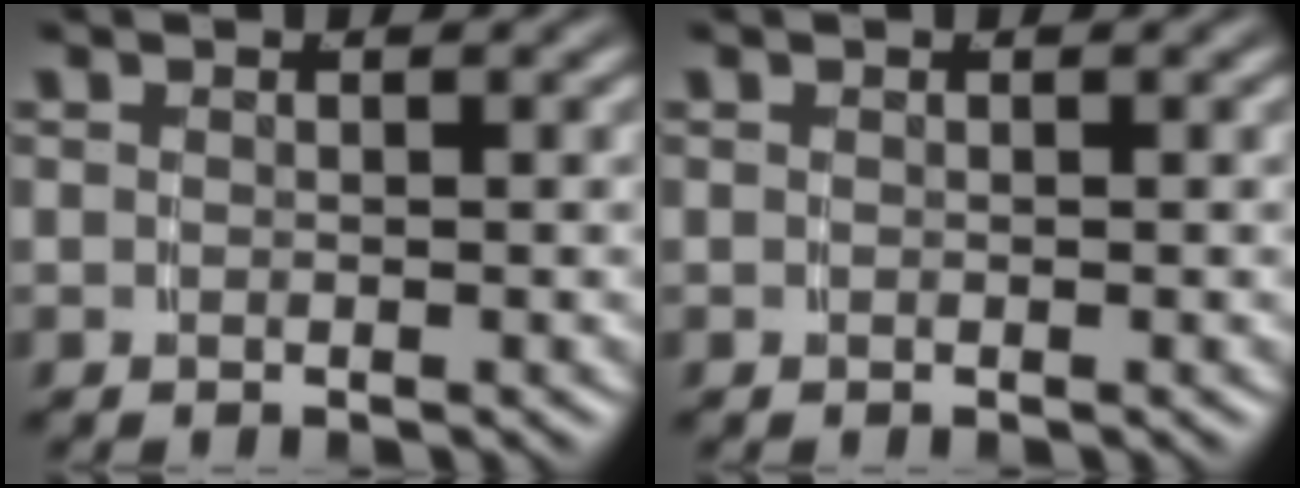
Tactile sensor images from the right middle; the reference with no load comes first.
{"total": 0.0}